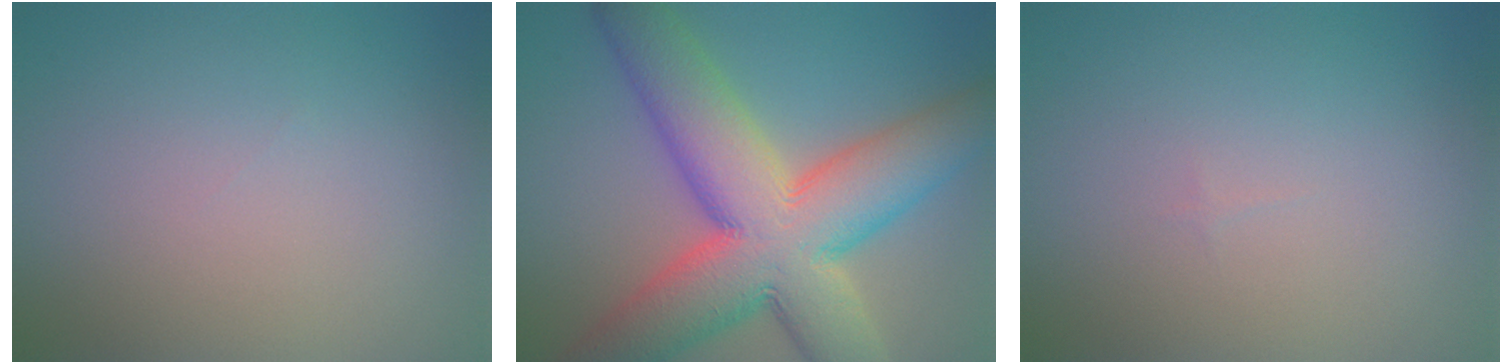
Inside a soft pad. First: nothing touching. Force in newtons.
{"total": 14.3, "press": 14.2, "slide": 0.6}
{"total": 0.0}